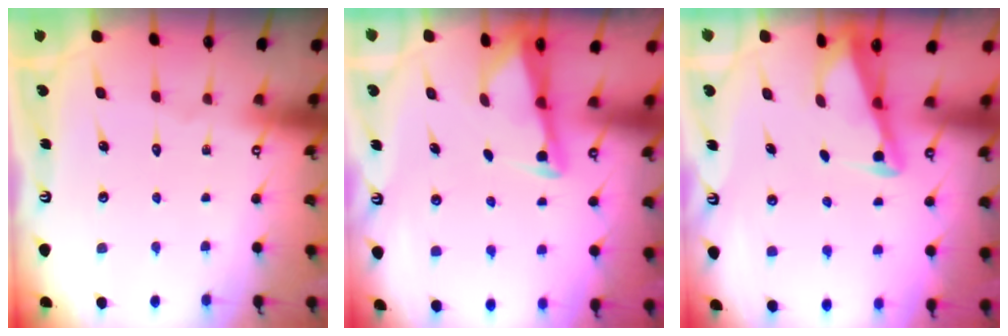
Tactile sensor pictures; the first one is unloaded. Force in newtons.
{"total": 3.1, "press": 3.1, "slide": 0.3}
{"total": 2.7, "press": 2.7, "slide": 0.3}